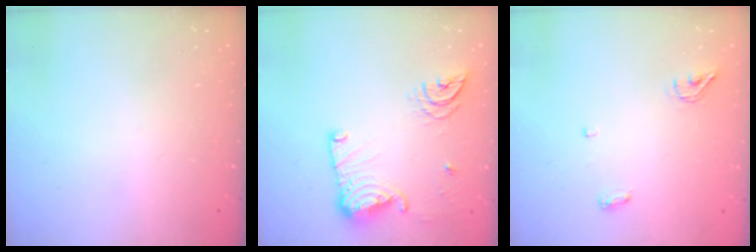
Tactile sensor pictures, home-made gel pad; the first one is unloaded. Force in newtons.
{"total": 14.3, "press": 14.2, "slide": 1.4}
{"total": 6.3, "press": 5.0, "slide": 3.9}